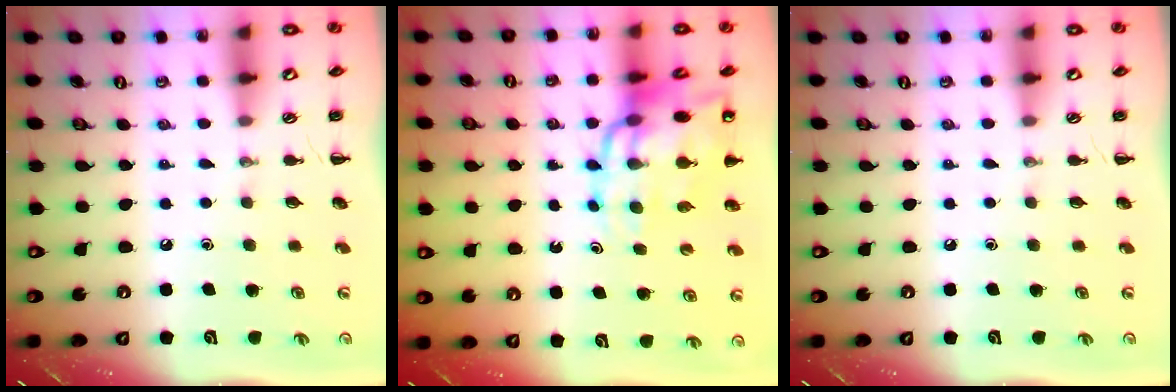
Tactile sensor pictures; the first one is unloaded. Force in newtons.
{"total": 16.0, "press": 15.5, "slide": 3.9}
{"total": 0.0}